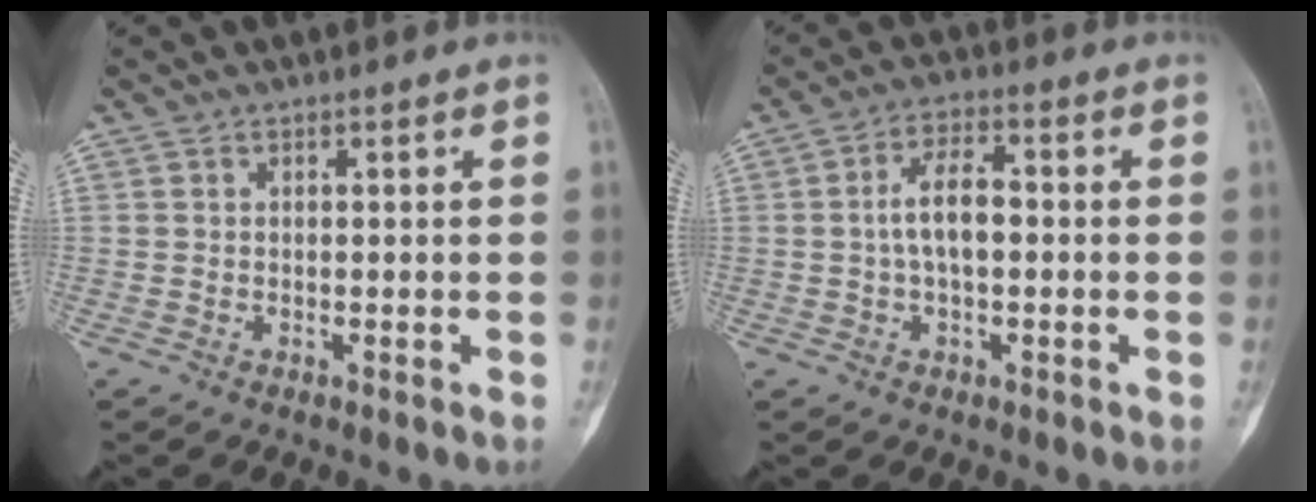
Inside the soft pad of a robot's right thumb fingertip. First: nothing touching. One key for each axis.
{"total": 6.6, "fx": -0.1, "fy": 3.2, "fz": 5.8, "tx": -0.104, "ty": 0.020, "tz": -0.009}